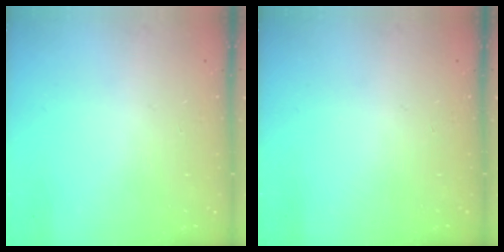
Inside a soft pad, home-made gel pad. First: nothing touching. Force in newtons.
{"total": 0.0}